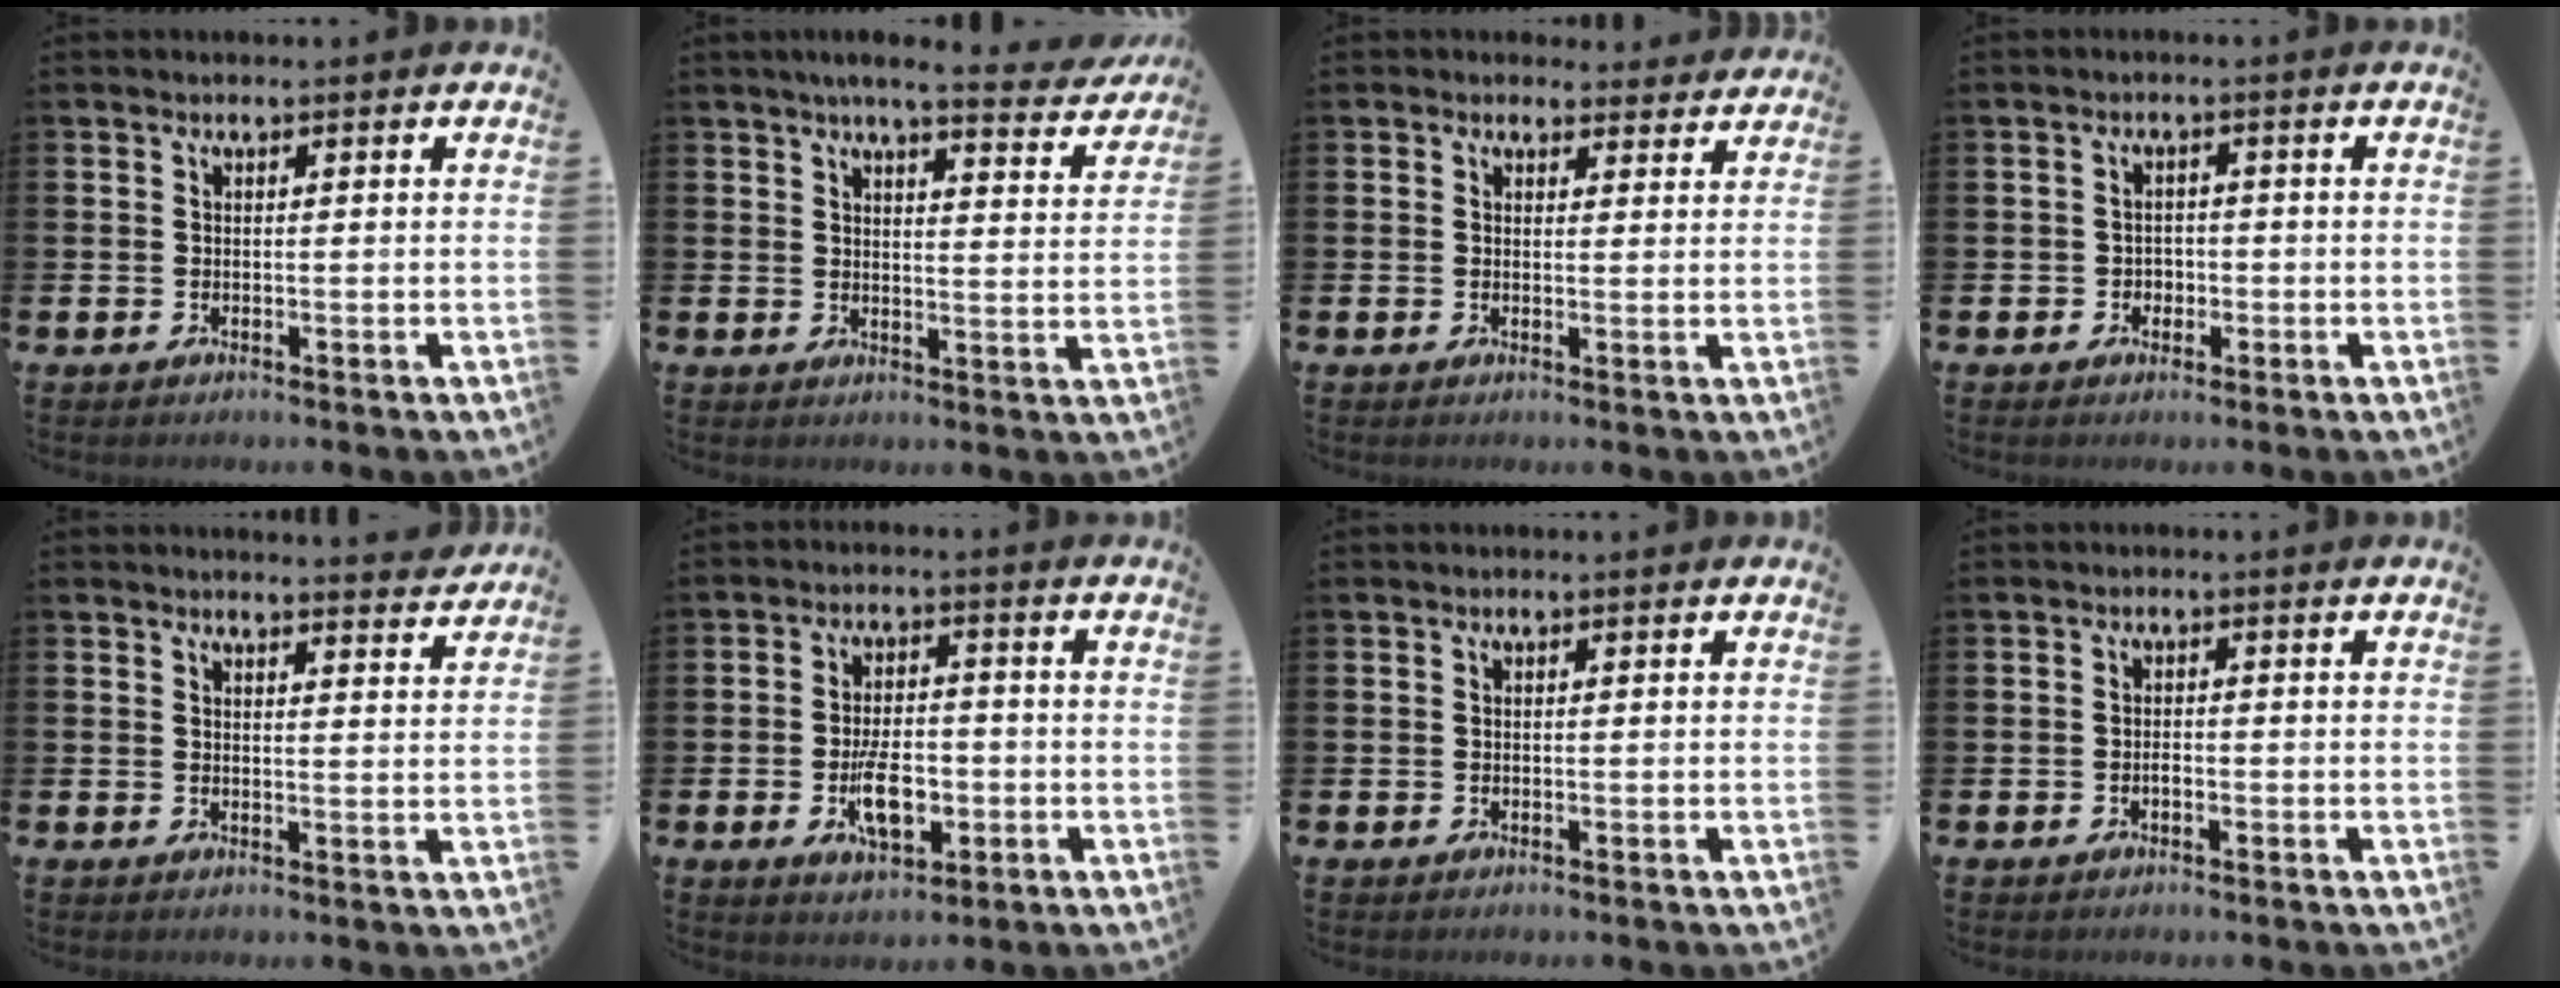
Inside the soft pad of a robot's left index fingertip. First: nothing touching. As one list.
[{"total": 5.1, "force": [4.7, 0.1, 2.0], "torque": [-0.043, -0.026, 0.078]}, {"total": 2.4, "force": [2.2, 0.9, 0.0], "torque": [0.003, -0.009, 0.038]}, {"total": 1.8, "force": [-0.7, 1.7, 0.4], "torque": [-0.012, 0.004, -0.017]}, {"total": 3.3, "force": [3.3, -0.2, 0.0], "torque": [0.010, -0.028, 0.056]}, {"total": 6.7, "force": [-1.8, 3.2, 5.5], "torque": [-0.097, 0.002, -0.034]}, {"total": 0.0}, {"total": 1.0, "force": [-0.5, 0.5, 0.7], "torque": [-0.013, 0.000, -0.010]}]